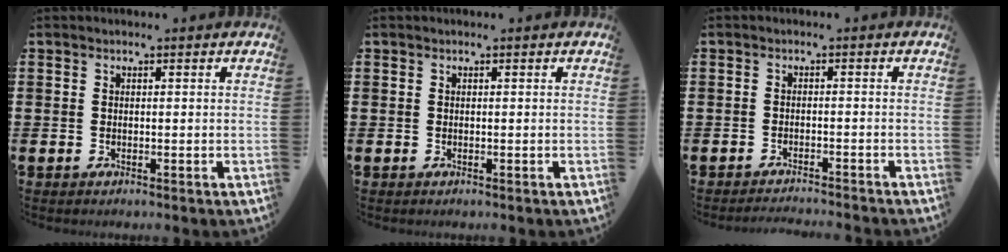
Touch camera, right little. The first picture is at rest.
{"total": 0.0}
{"total": 1.4, "force": [-1.4, -0.3, 0.0], "torque": [0.000, 0.005, -0.028]}